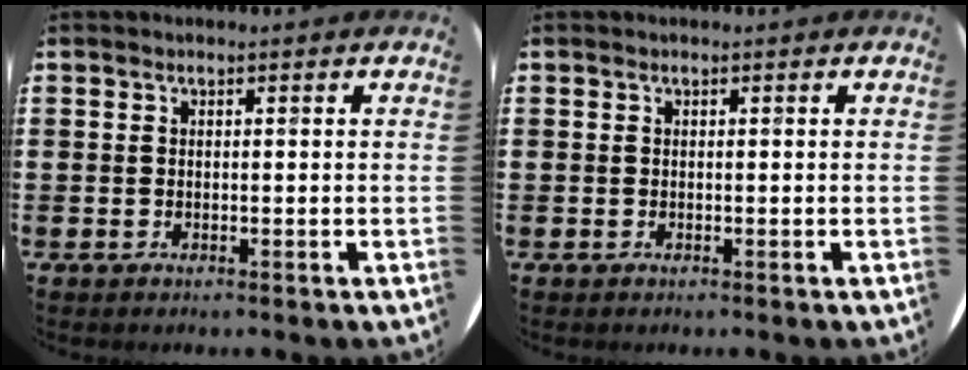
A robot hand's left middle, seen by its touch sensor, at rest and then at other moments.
{"total": 0.0}